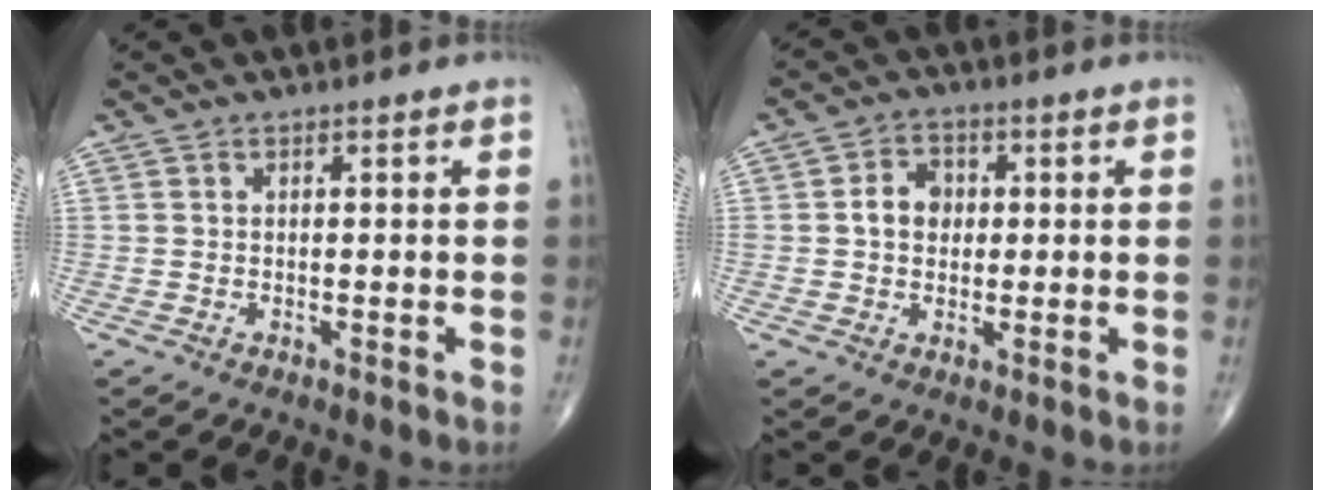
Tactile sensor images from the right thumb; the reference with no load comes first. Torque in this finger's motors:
{"motor_torque": [0.77, 0.97, 0.47, 0.07, 0.10]}